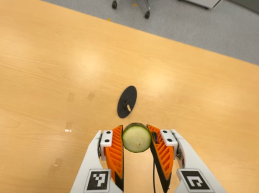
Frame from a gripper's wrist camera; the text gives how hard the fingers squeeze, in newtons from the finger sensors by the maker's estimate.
{"total": 8.9, "left": 8.1, "right": 9.7}